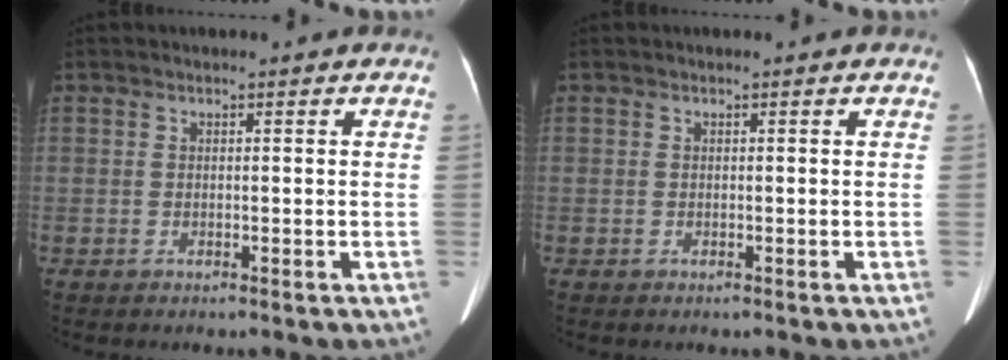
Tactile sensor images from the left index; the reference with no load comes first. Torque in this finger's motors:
{"motor_torque": [0.10, 0.02, 0.04, 0.01]}